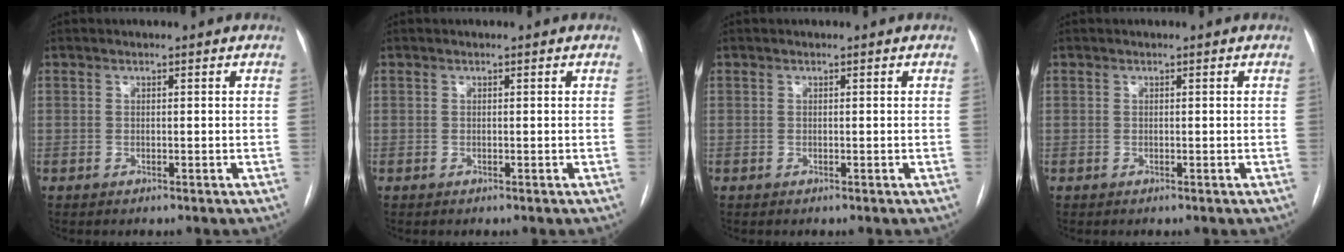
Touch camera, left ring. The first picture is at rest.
{"total": 0.0}
{"total": 0.0}
{"total": 0.0}